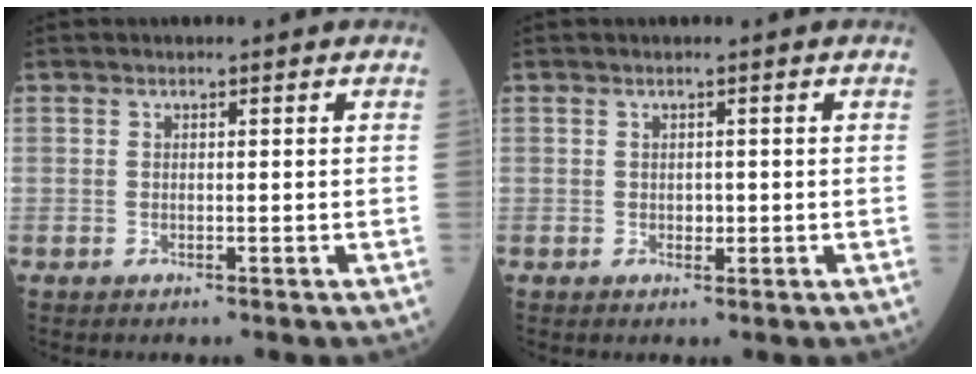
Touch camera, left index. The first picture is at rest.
{"total": 1.0, "force": [0.0, 0.7, 0.7], "torque": [-0.011, 0.001, 0.000]}